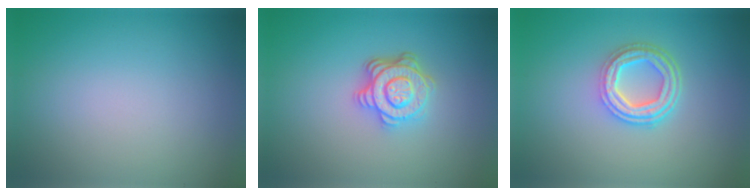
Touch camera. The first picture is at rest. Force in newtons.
{"total": 4.3, "press": 3.4, "slide": 2.7}
{"total": 4.3, "press": 3.3, "slide": 2.9}